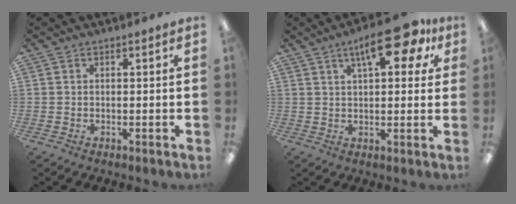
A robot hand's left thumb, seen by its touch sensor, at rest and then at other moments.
{"total": 13.2, "force": [6.6, 5.2, 10.2], "torque": [-0.141, -0.022, 0.104]}